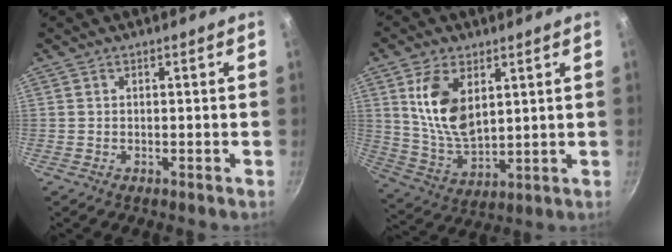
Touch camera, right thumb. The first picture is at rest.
{"total": 12.2, "force": [4.2, 6.8, 9.3], "torque": [-0.166, -0.029, 0.093]}